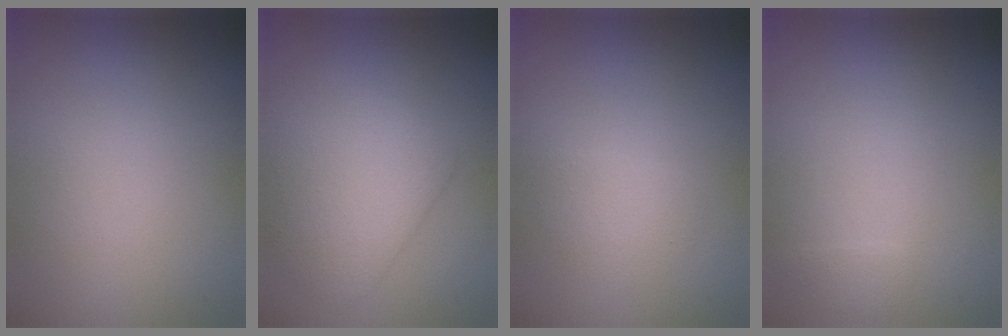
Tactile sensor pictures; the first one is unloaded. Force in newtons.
{"total": 4.5, "press": 4.5, "slide": 0.2}
{"total": 1.6, "press": 1.6, "slide": 0.1}
{"total": 0.8, "press": 0.8, "slide": 0.1}